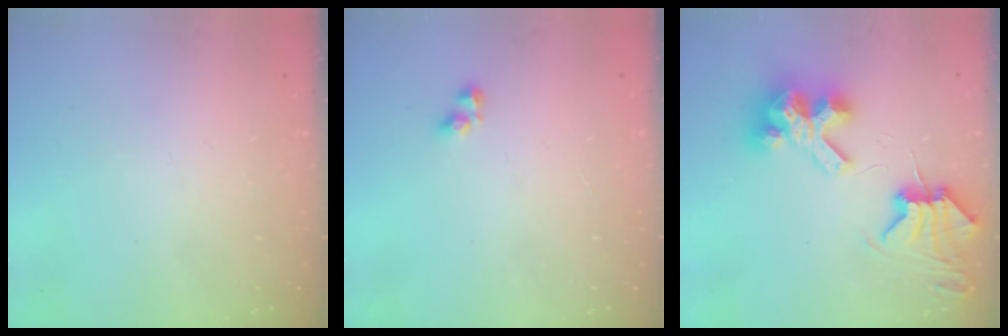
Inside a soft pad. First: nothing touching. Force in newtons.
{"total": 2.5, "press": 2.5, "slide": 0.1}
{"total": 9.1, "press": 9.0, "slide": 1.3}